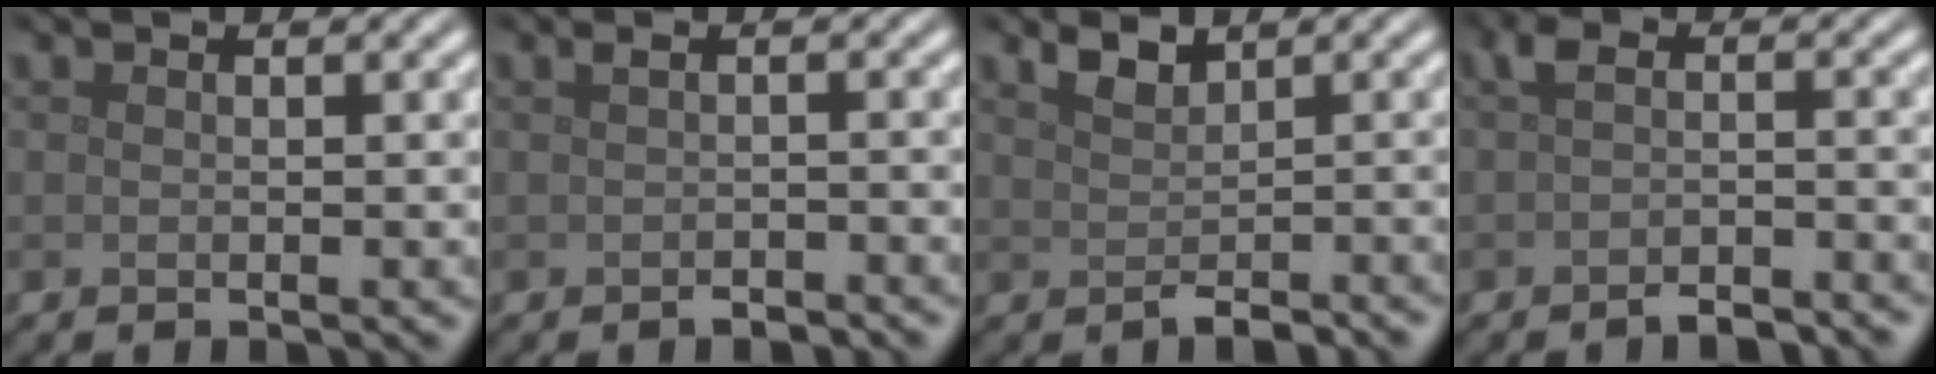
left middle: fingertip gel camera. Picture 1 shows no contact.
{"total": 1.0, "force": [-0.6, 0.3, 0.7], "torque": [-0.015, -0.004, -0.009]}
{"total": 1.7, "force": [0.7, 0.9, 1.3], "torque": [-0.021, -0.002, 0.017]}
{"total": 2.8, "force": [-1.6, 1.2, 2.0], "torque": [-0.036, -0.003, -0.032]}